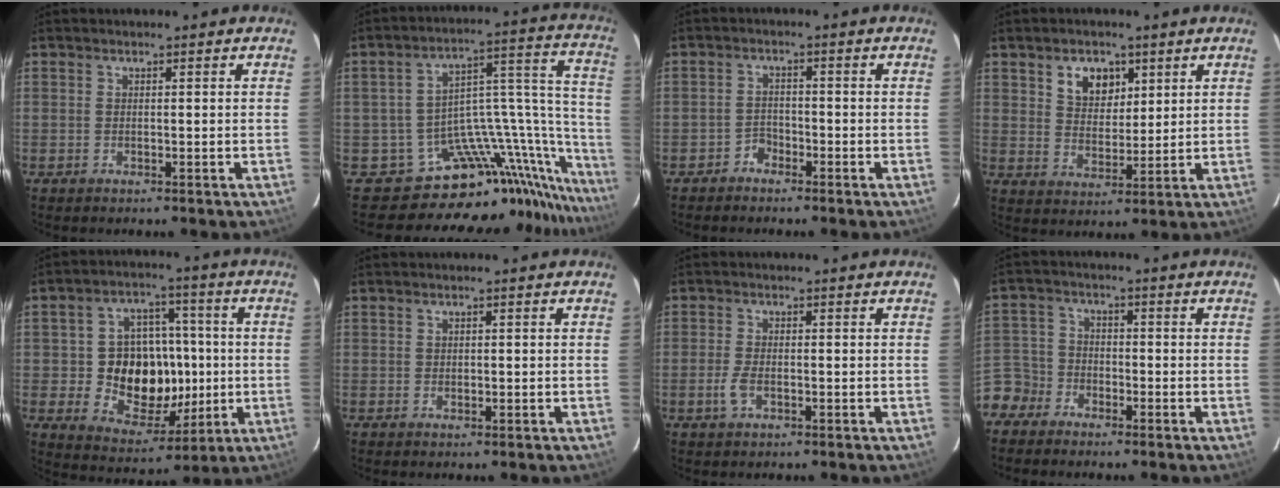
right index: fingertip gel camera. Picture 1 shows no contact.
{"total": 20.8, "force": [-18.8, 6.6, 6.1], "torque": [-0.016, 0.057, -0.304]}
{"total": 2.4, "force": [-1.9, 1.4, 0.0], "torque": [0.000, 0.008, -0.035]}
{"total": 6.9, "force": [3.4, 4.9, 3.5], "torque": [-0.052, 0.010, 0.066]}
{"total": 14.9, "force": [-1.3, 11.8, 9.0], "torque": [-0.187, 0.012, -0.003]}
{"total": 0.6, "force": [0.0, 0.6, 0.2], "torque": [-0.001, 0.001, 0.001]}
{"total": 3.2, "force": [-1.2, 1.6, 2.4], "torque": [-0.059, -0.001, -0.023]}
{"total": 6.2, "force": [-4.5, 4.2, 0.4], "torque": [-0.018, 0.017, -0.099]}